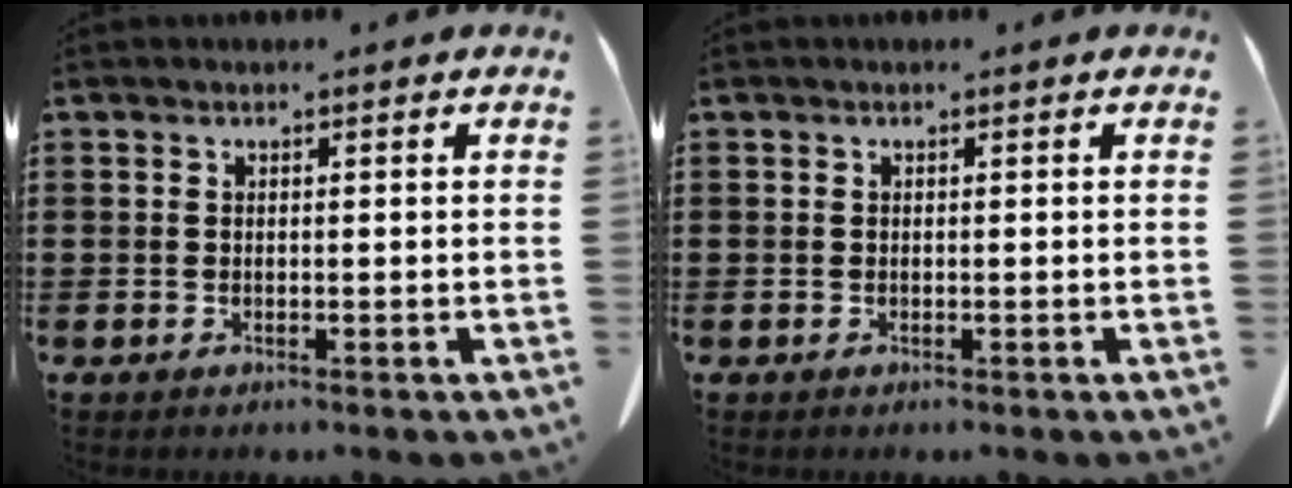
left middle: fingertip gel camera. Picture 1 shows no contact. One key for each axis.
{"total": 0.0}